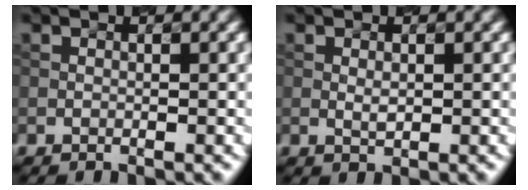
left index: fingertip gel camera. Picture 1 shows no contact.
{"total": 0.9, "force": [0.1, 0.4, 0.8], "torque": [-0.016, 0.000, 0.003]}